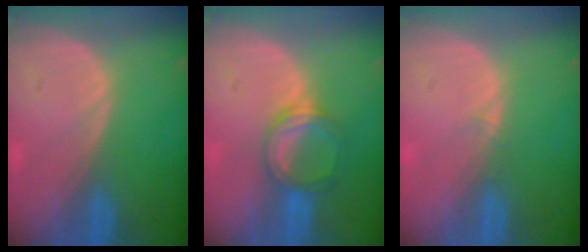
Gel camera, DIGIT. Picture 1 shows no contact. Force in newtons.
{"total": 5.2, "press": 5.0, "slide": 1.6}
{"total": 0.9, "press": 0.5, "slide": 0.7}